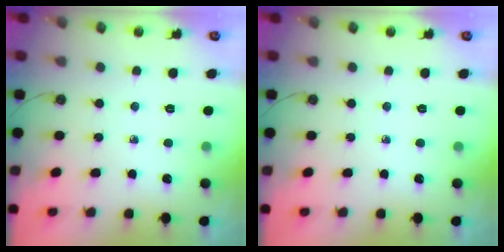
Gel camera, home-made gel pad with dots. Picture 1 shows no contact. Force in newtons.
{"total": 0.0}